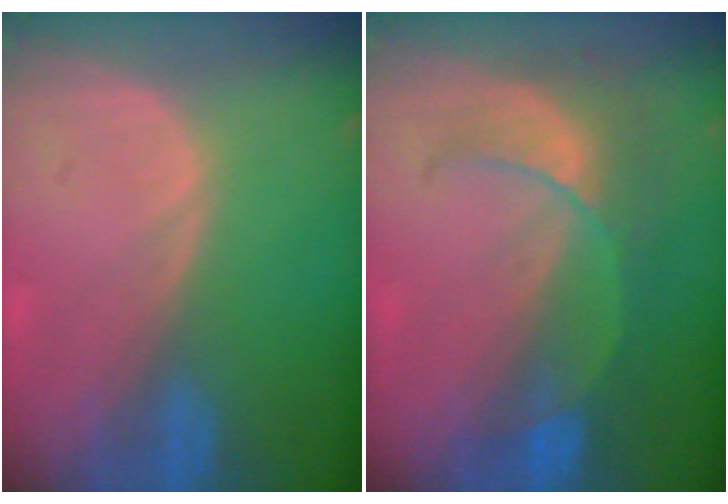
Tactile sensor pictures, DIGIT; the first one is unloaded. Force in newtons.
{"total": 7.8, "press": 6.9, "slide": 3.7}